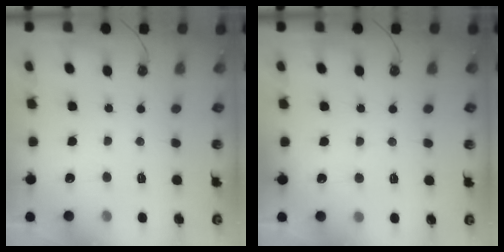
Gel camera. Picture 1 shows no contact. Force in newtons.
{"total": 4.2, "press": 4.1, "slide": 0.6}